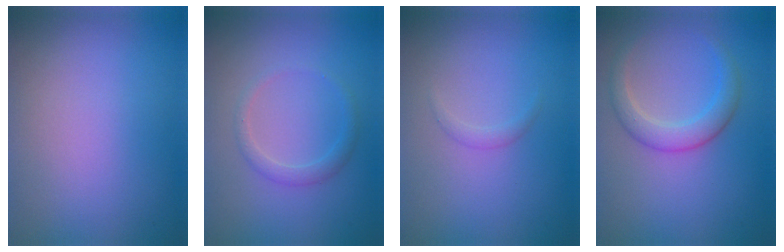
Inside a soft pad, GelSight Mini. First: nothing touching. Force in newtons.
{"total": 1.5, "press": 1.4, "slide": 0.0}
{"total": 0.8, "press": 0.8, "slide": 0.1}
{"total": 2.9, "press": 2.9, "slide": 0.3}